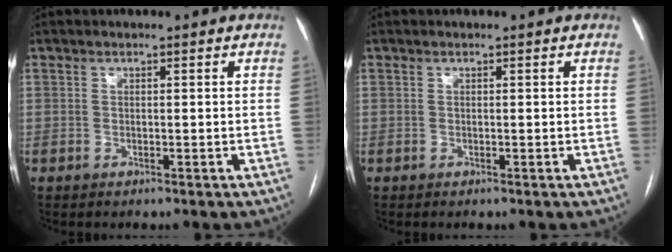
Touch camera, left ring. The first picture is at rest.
{"total": 0.0}